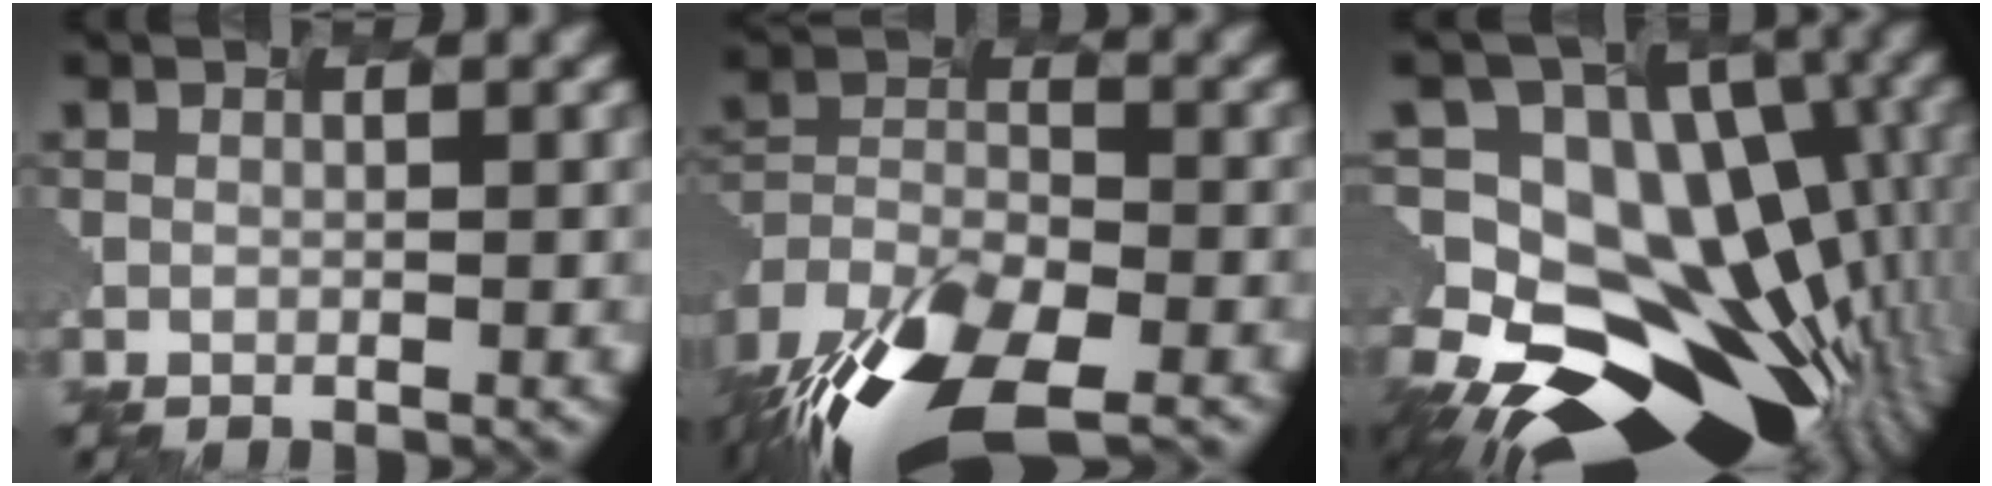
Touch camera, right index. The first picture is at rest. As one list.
[{"total": 15.1, "force": [-11.9, 6.3, 6.9], "torque": [-0.174, -0.039, -0.151]}, {"total": 16.4, "force": [-6.5, 10.6, 10.7], "torque": [-0.181, 0.014, -0.090]}]